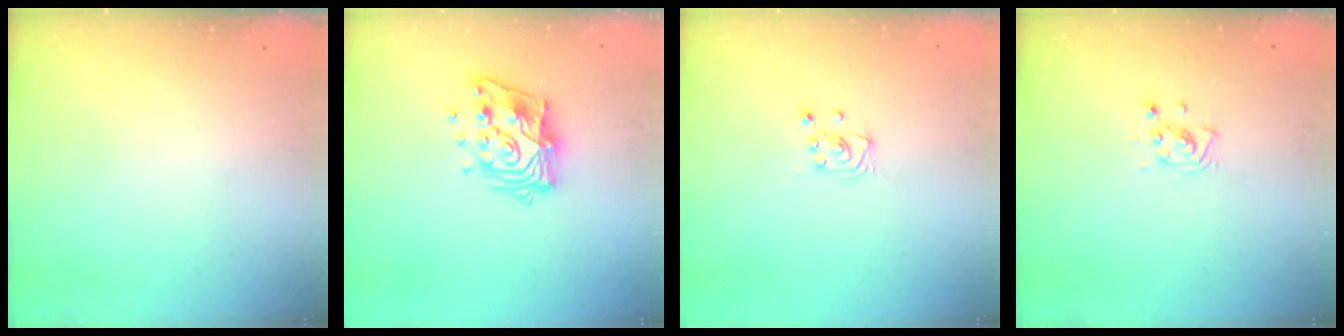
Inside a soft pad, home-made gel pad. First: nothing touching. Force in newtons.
{"total": 13.9, "press": 13.8, "slide": 1.5}
{"total": 2.0, "press": 2.0, "slide": 0.2}
{"total": 5.1, "press": 4.9, "slide": 1.3}